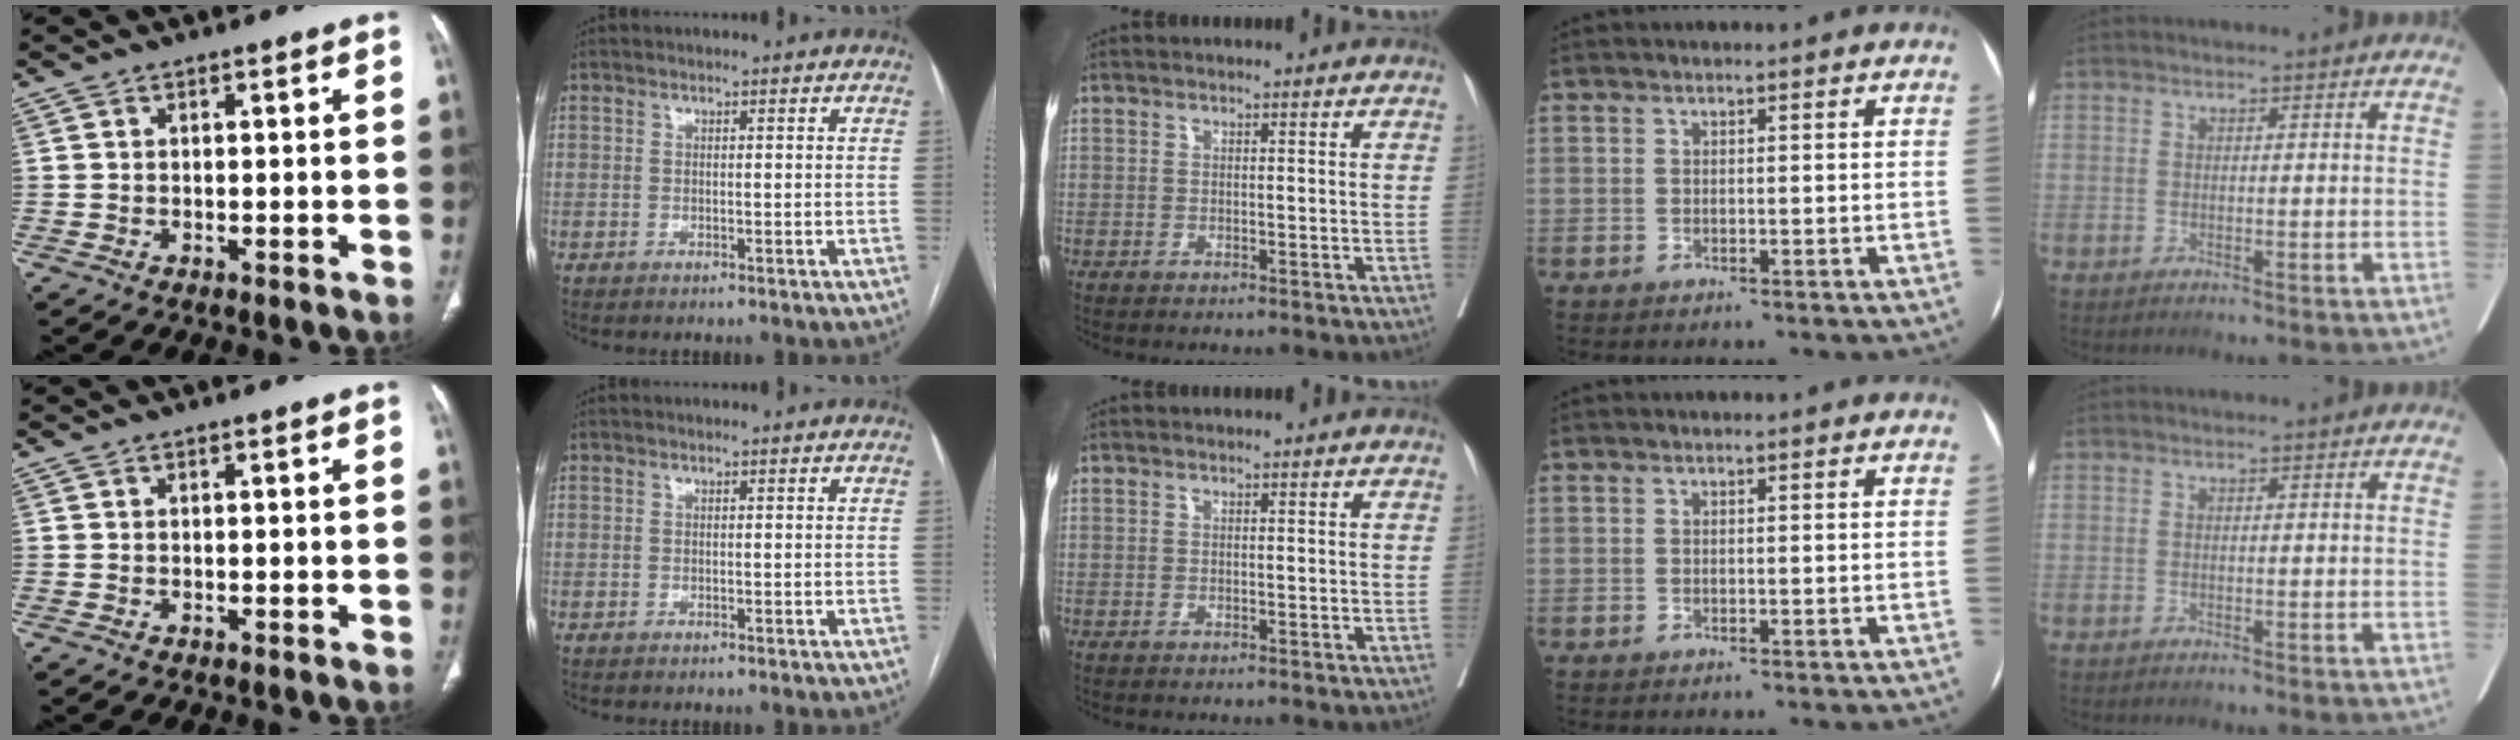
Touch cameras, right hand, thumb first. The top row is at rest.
{}